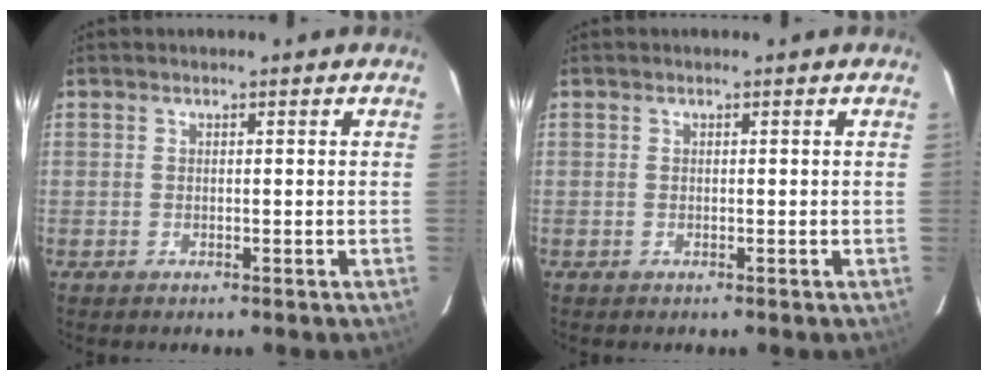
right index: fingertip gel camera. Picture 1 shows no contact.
{"total": 0.0}